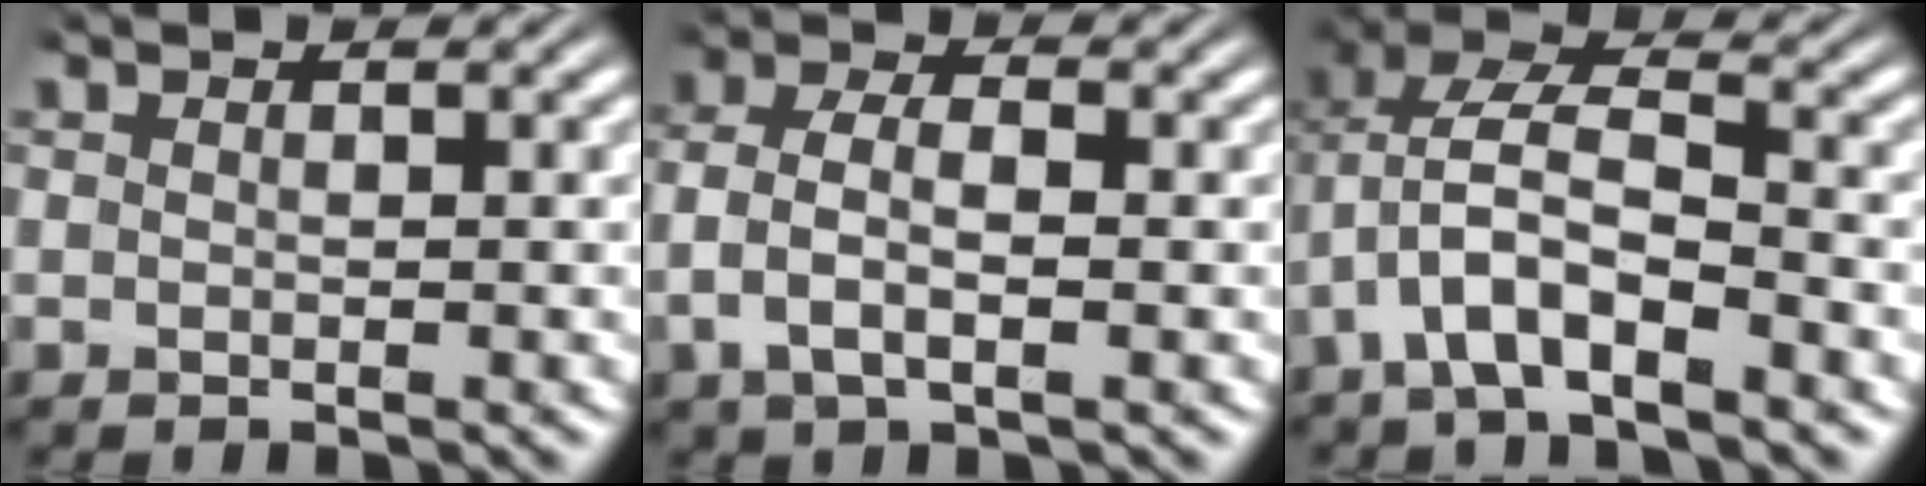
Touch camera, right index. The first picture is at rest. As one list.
[{"total": 4.3, "force": [-0.6, 2.6, 3.3], "torque": [-0.079, -0.008, -0.008]}, {"total": 6.7, "force": [0.5, 4.9, 4.6], "torque": [-0.098, -0.002, -0.007]}]